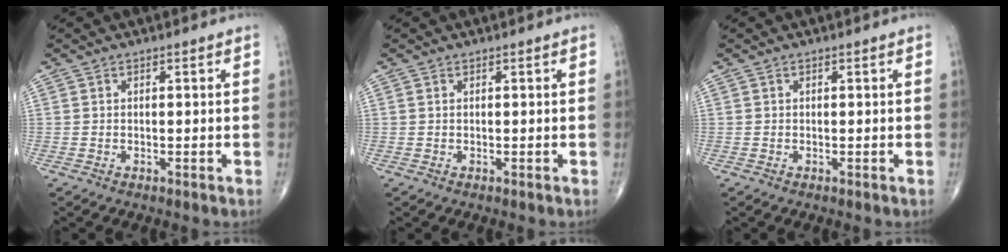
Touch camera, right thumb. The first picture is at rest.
{"total": 0.0}
{"total": 0.0}